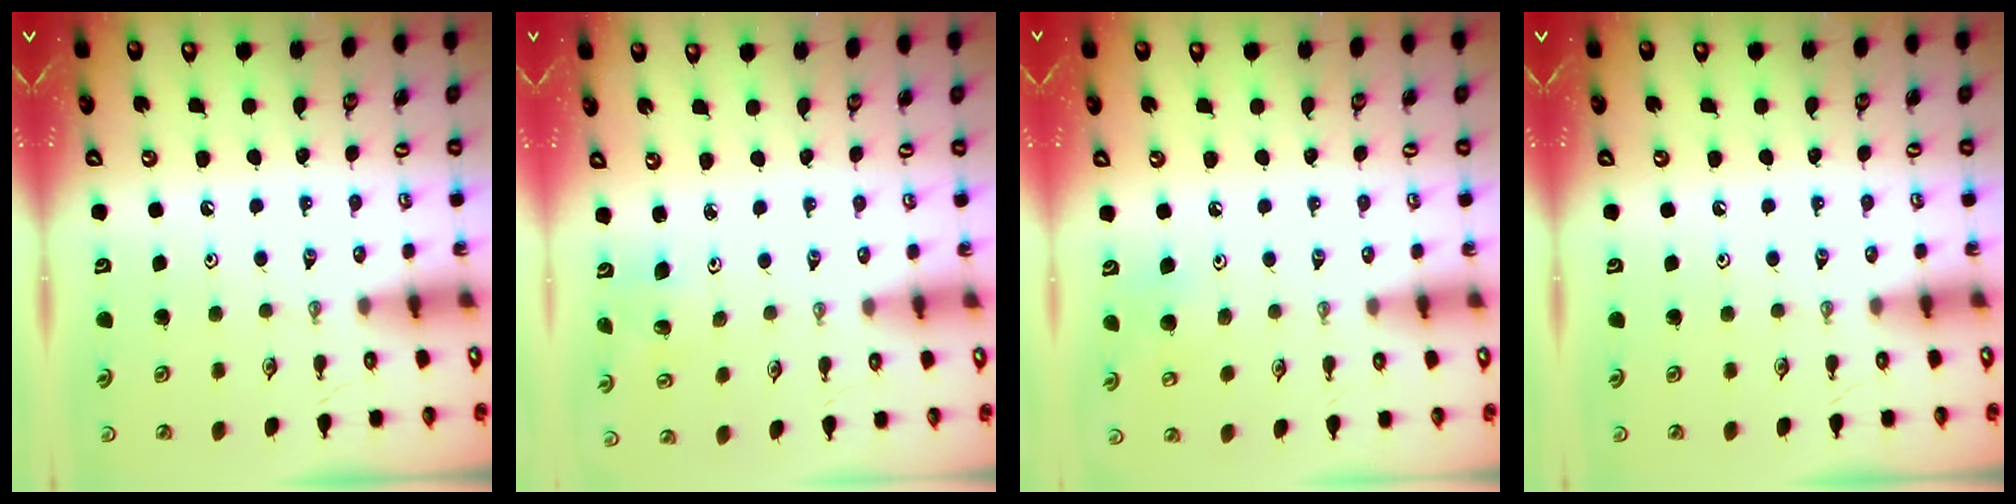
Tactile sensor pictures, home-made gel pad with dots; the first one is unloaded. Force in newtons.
{"total": 2.0, "press": 2.0, "slide": 0.1}
{"total": 6.7, "press": 6.7, "slide": 0.6}
{"total": 0.0}